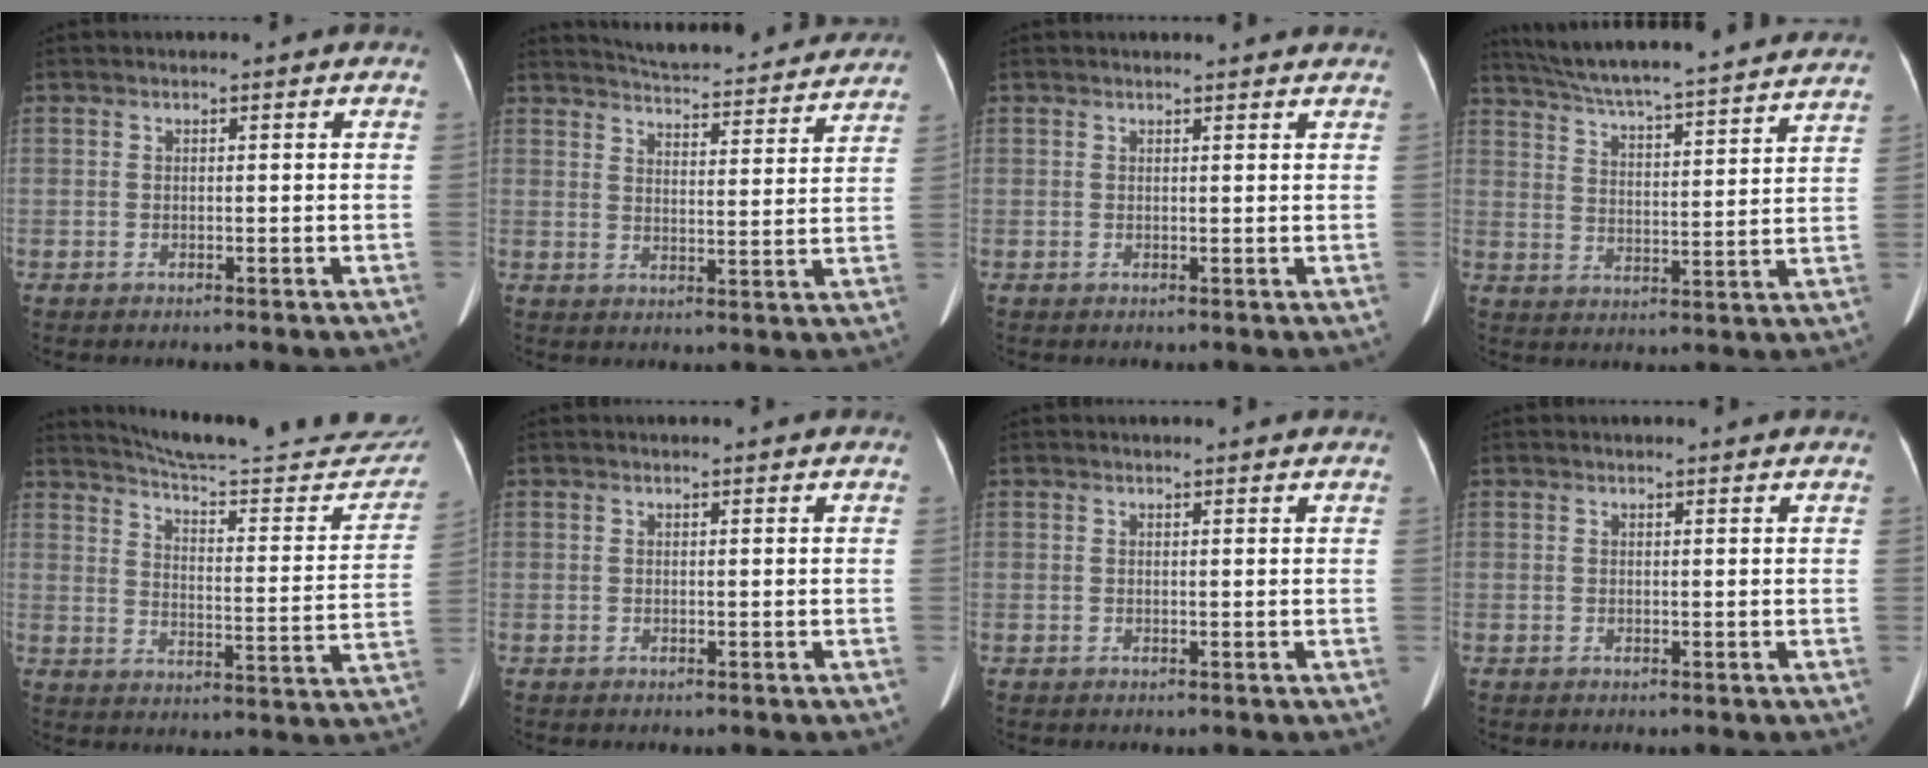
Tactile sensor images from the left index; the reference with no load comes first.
{"total": 19.6, "force": [18.4, 2.8, 6.1], "torque": [-0.086, -0.010, 0.232]}
{"total": 4.2, "force": [4.0, 0.5, 1.2], "torque": [-0.016, 0.012, 0.042]}
{"total": 29.7, "force": [27.1, 2.1, 12.0], "torque": [-0.200, -0.028, 0.355]}
{"total": 26.0, "force": [24.3, 2.9, 8.7], "torque": [-0.117, -0.084, 0.303]}
{"total": 1.8, "force": [1.7, 0.1, 0.6], "torque": [-0.010, 0.013, 0.021]}
{"total": 3.3, "force": [3.2, 0.3, 0.9], "torque": [-0.015, 0.012, 0.035]}
{"total": 2.8, "force": [2.7, 0.2, 0.8], "torque": [-0.013, 0.012, 0.030]}